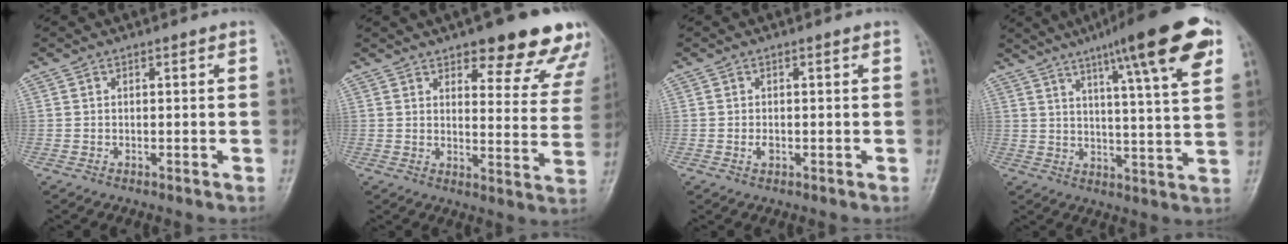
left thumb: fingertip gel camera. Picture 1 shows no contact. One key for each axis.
{"total": 18.6, "fx": 13.1, "fy": 6.2, "fz": 11.6, "tx": -0.090, "ty": -0.061, "tz": 0.151}
{"total": 1.2, "fx": -0.2, "fy": 0.7, "fz": 1.0, "tx": -0.014, "ty": 0.000, "tz": -0.001}
{"total": 18.8, "fx": 10.3, "fy": 2.7, "fz": 15.5, "tx": -0.209, "ty": -0.026, "tz": 0.144}